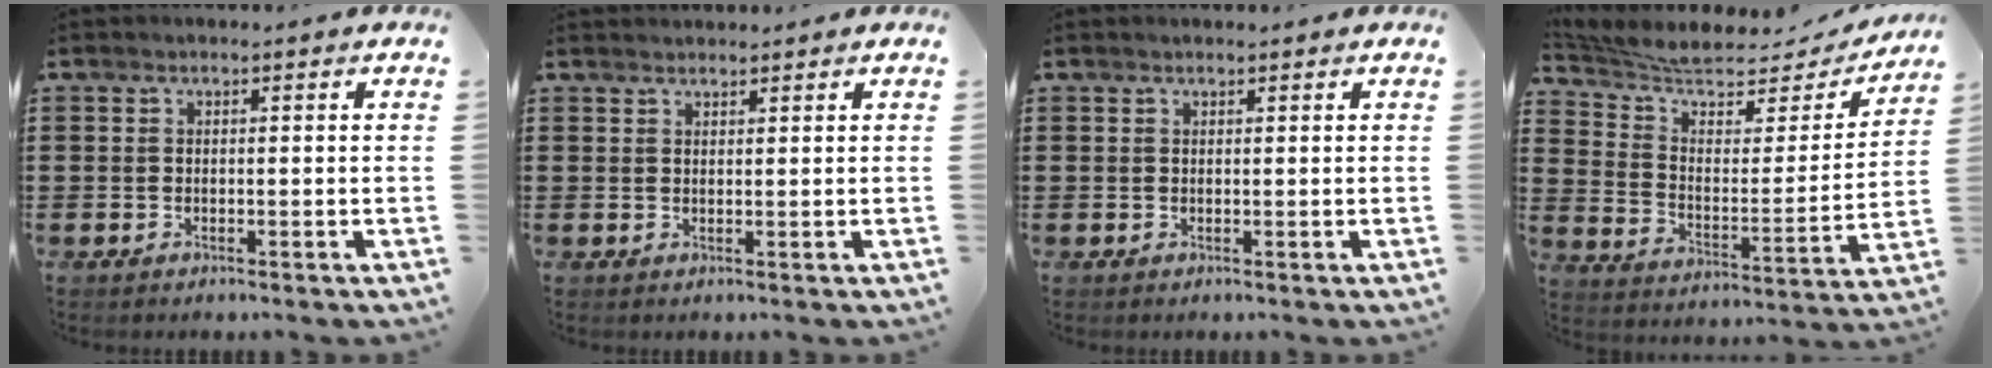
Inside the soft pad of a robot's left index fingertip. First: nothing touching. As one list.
[{"total": 1.4, "force": [1.3, 0.2, 0.1], "torque": [-0.003, 0.001, 0.026]}, {"total": 0.5, "force": [0.5, 0.0, 0.2], "torque": [-0.005, 0.000, 0.010]}, {"total": 6.3, "force": [5.5, 1.9, 2.5], "torque": [-0.078, -0.037, 0.092]}]